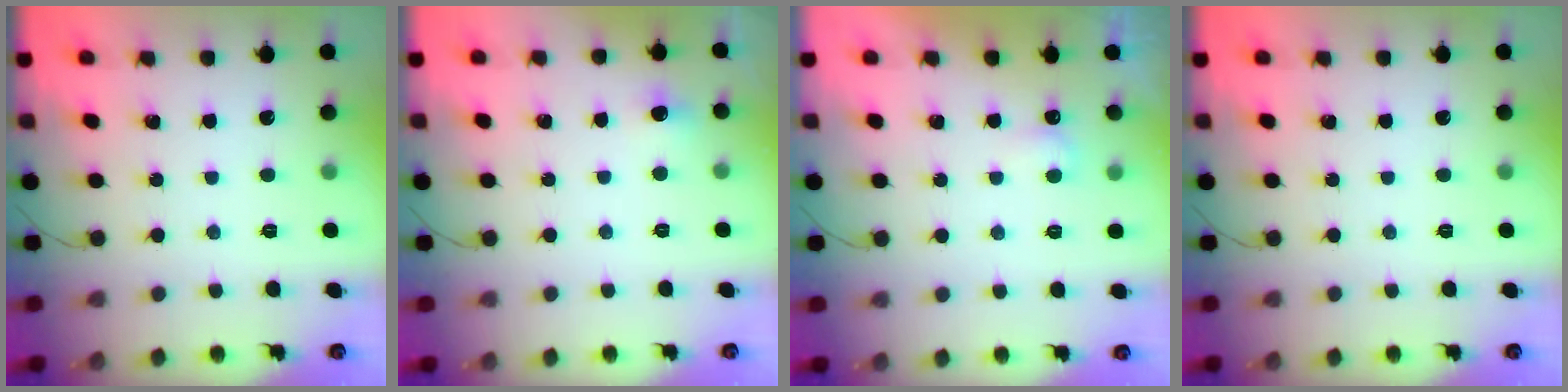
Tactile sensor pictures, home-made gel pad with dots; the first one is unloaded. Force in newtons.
{"total": 9.1, "press": 4.3, "slide": 8.1}
{"total": 2.4, "press": 2.4, "slide": 0.6}
{"total": 0.0}